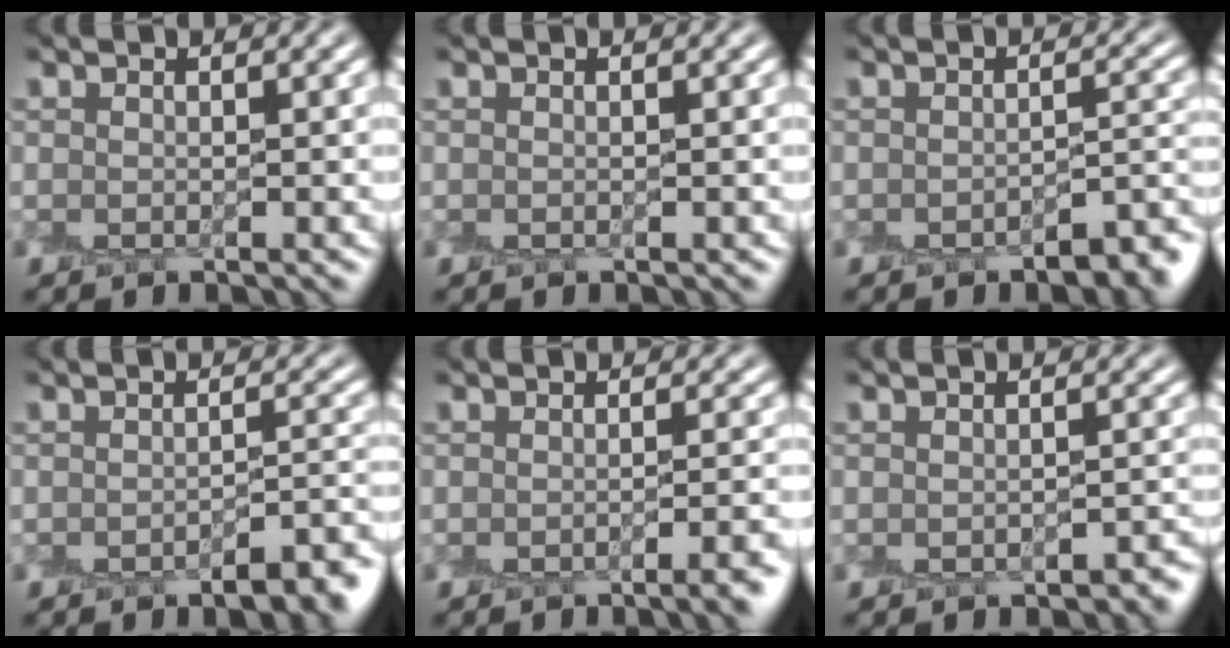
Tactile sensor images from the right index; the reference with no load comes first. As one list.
[{"total": 0.0}, {"total": 3.5, "force": [-3.0, 0.9, 1.7], "torque": [-0.021, -0.001, -0.039]}, {"total": 4.1, "force": [-3.1, 0.9, 2.5], "torque": [-0.031, 0.000, -0.044]}, {"total": 4.2, "force": [-2.6, 1.1, 3.1], "torque": [-0.025, -0.008, -0.030]}, {"total": 2.5, "force": [-1.9, 1.1, 1.1], "torque": [-0.011, -0.002, -0.023]}]